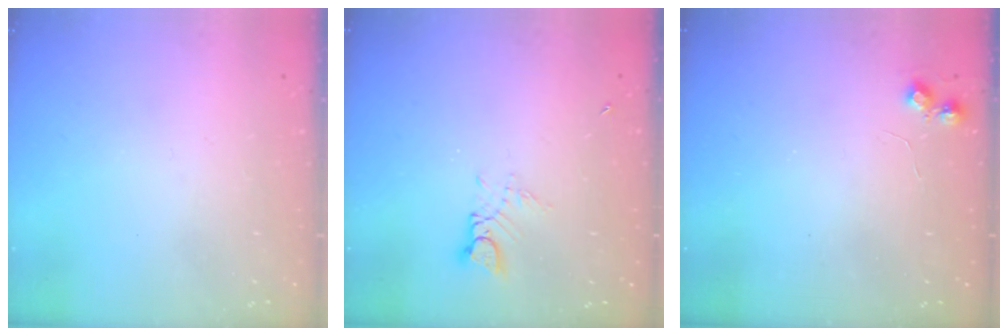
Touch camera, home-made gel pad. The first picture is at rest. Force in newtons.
{"total": 3.2, "press": 3.1, "slide": 0.3}
{"total": 4.9, "press": 4.9, "slide": 0.7}